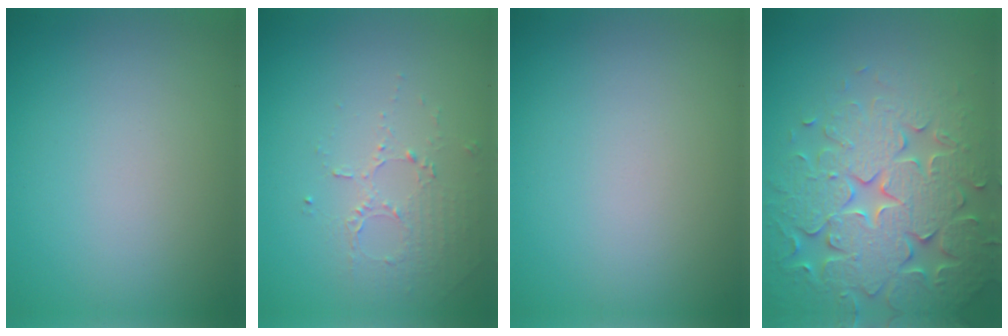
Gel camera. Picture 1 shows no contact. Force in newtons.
{"total": 1.6, "press": 1.0, "slide": 1.3}
{"total": 0.0}
{"total": 7.7, "press": 7.5, "slide": 1.5}